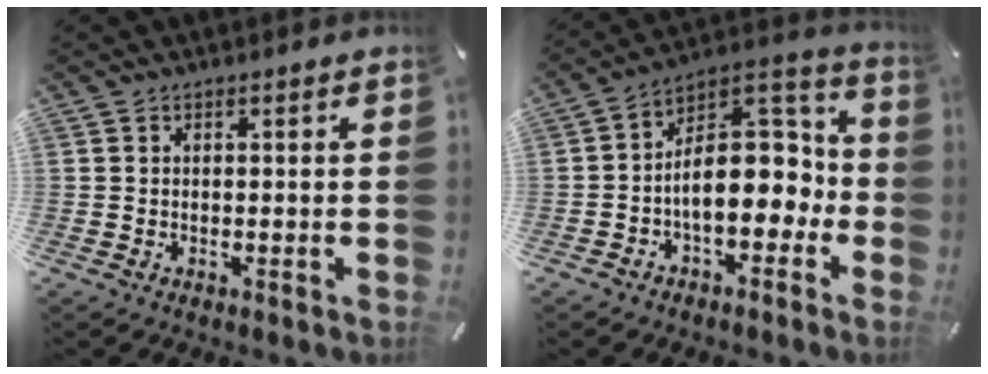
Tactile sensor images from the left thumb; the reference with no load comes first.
{"total": 16.2, "force": [-1.5, 10.4, 12.4], "torque": [-0.169, -0.007, -0.022]}